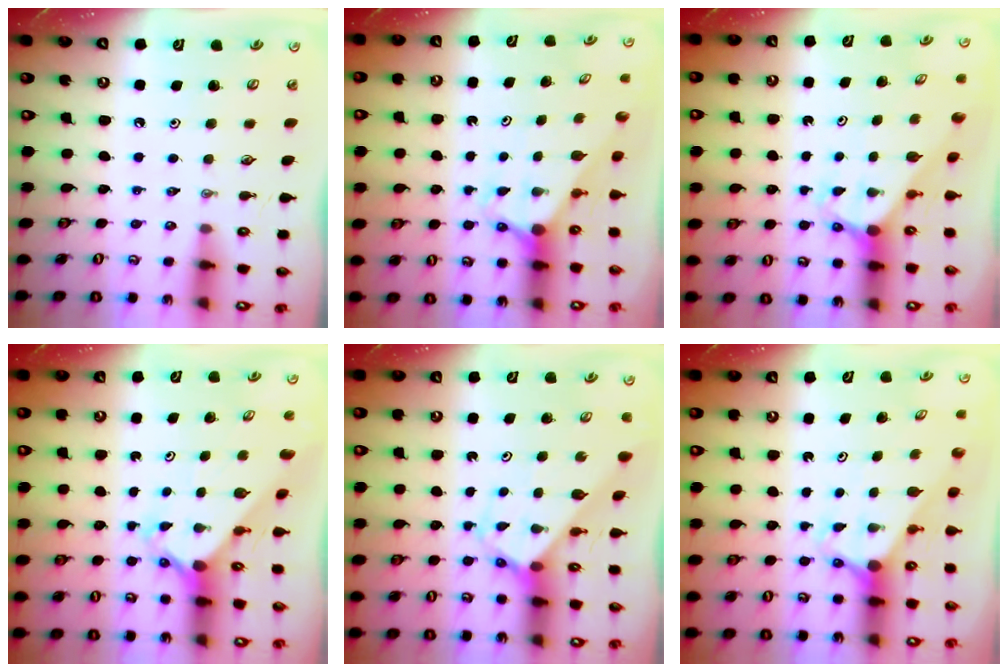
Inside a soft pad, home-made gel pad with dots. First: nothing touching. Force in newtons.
{"total": 2.9, "press": 2.9, "slide": 0.0}
{"total": 2.8, "press": 2.8, "slide": 0.2}
{"total": 2.6, "press": 2.6, "slide": 0.2}
{"total": 2.7, "press": 2.7, "slide": 0.1}
{"total": 2.9, "press": 2.9, "slide": 0.0}